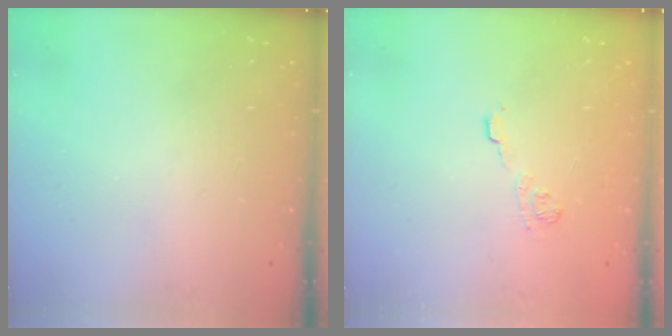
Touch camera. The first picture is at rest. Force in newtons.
{"total": 8.7, "press": 8.6, "slide": 1.3}